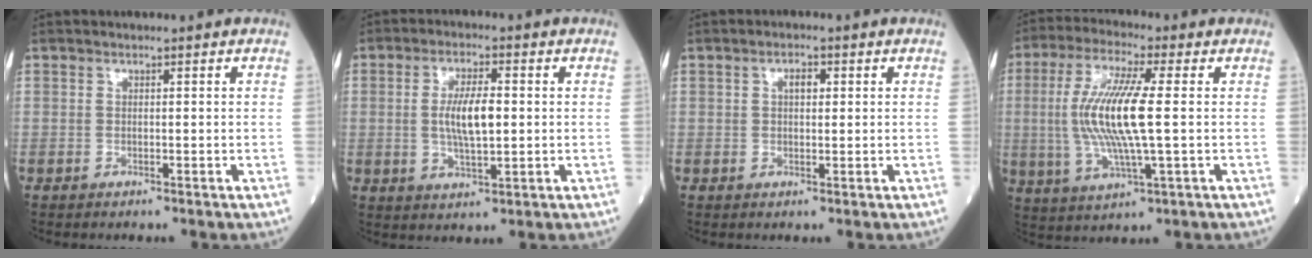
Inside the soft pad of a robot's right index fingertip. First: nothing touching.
{"total": 6.9, "force": [0.3, 1.8, 6.7], "torque": [-0.133, 0.001, 0.008]}
{"total": 2.2, "force": [0.7, 1.0, 1.8], "torque": [-0.034, 0.003, 0.011]}
{"total": 12.6, "force": [0.4, 1.5, 12.5], "torque": [-0.270, -0.001, 0.007]}